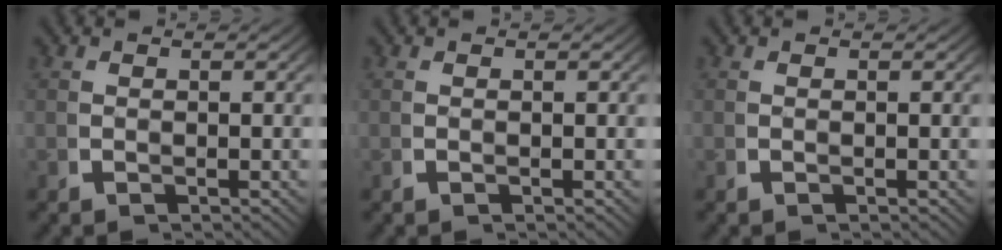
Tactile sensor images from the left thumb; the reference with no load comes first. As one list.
[{"total": 0.0}, {"total": 0.0}]